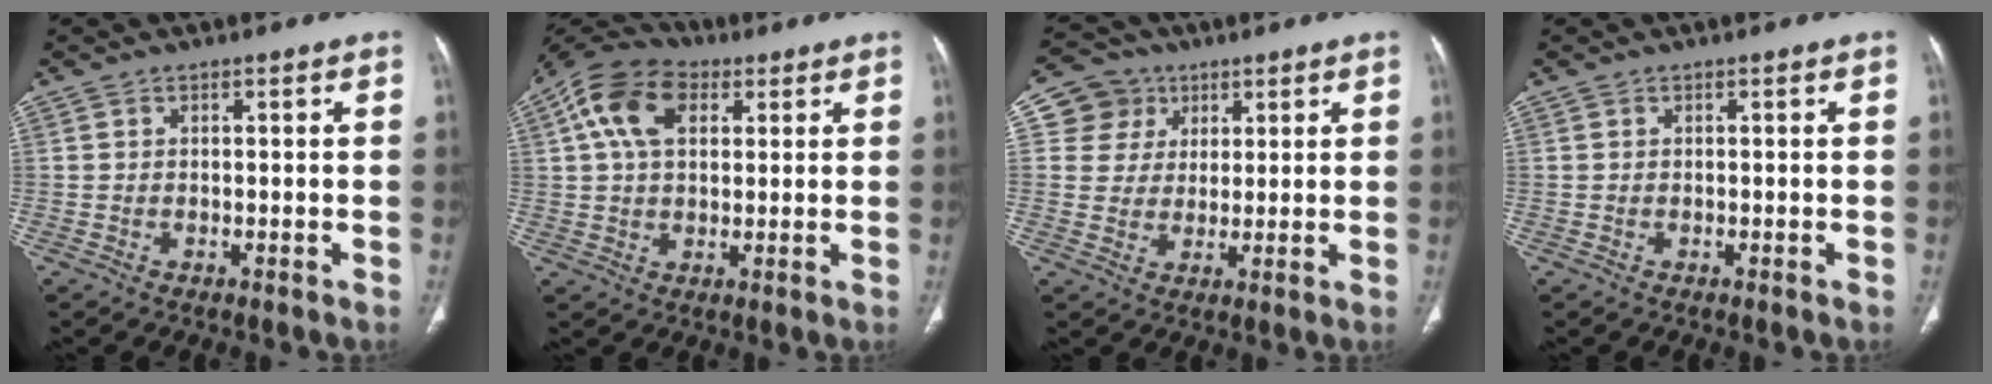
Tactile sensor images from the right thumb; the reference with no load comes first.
{"total": 12.4, "force": [4.3, 7.8, 8.7], "torque": [-0.159, 0.019, 0.069]}
{"total": 7.5, "force": [2.9, 6.9, 0.9], "torque": [0.019, -0.006, 0.049]}
{"total": 0.0}